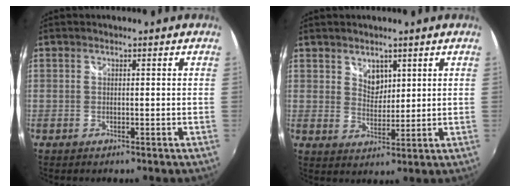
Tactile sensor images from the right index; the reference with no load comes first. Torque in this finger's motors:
{"motor_torque": [-0.02, 0.09, 0.03, 0.01]}